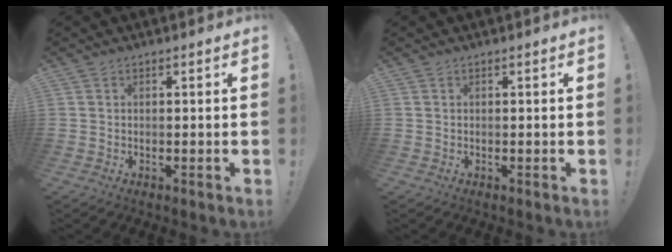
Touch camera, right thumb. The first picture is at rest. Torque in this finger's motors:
{"motor_torque": [-0.07, -0.07, 0.06, 0.05, 0.05]}